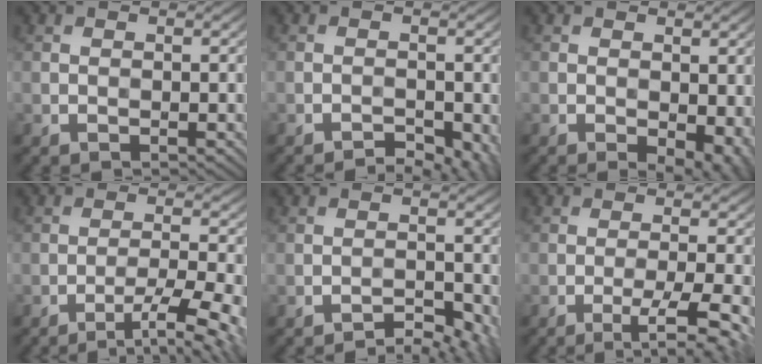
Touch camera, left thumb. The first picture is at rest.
{"total": 3.3, "force": [-2.5, 1.1, 1.8], "torque": [-0.031, 0.002, -0.035]}
{"total": 4.8, "force": [-1.5, 2.5, 3.8], "torque": [-0.049, -0.013, -0.018]}
{"total": 7.8, "force": [-4.5, 1.3, 6.3], "torque": [-0.107, 0.004, -0.066]}
{"total": 4.0, "force": [-3.3, 1.0, 2.0], "torque": [-0.035, 0.008, -0.046]}
{"total": 5.9, "force": [-2.7, 0.9, 5.2], "torque": [-0.088, 0.001, -0.041]}